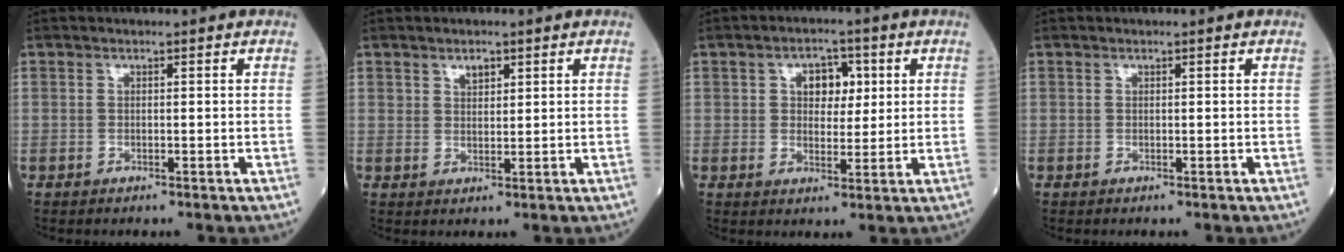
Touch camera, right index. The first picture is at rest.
{"total": 2.2, "force": [1.4, 1.2, 1.2], "torque": [-0.020, -0.001, 0.026]}
{"total": 5.2, "force": [1.6, 3.3, 3.7], "torque": [-0.052, 0.013, 0.025]}
{"total": 0.0}